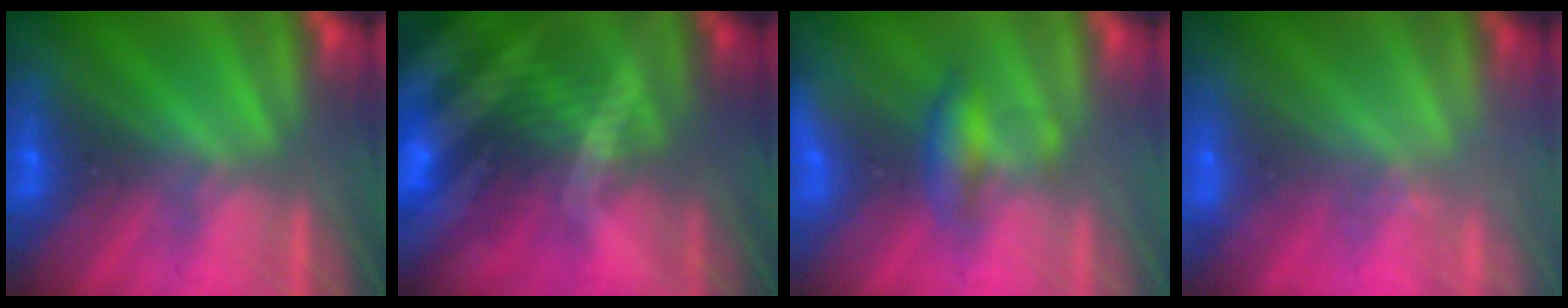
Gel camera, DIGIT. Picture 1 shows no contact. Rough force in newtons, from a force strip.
{"total": 9.6}
{"total": 2.0}
{"total": 2.6}